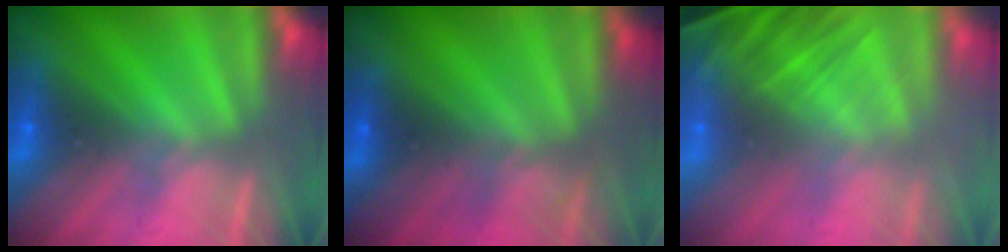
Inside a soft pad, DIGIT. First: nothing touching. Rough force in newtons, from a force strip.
{"total": 2.5}
{"total": 6.5}